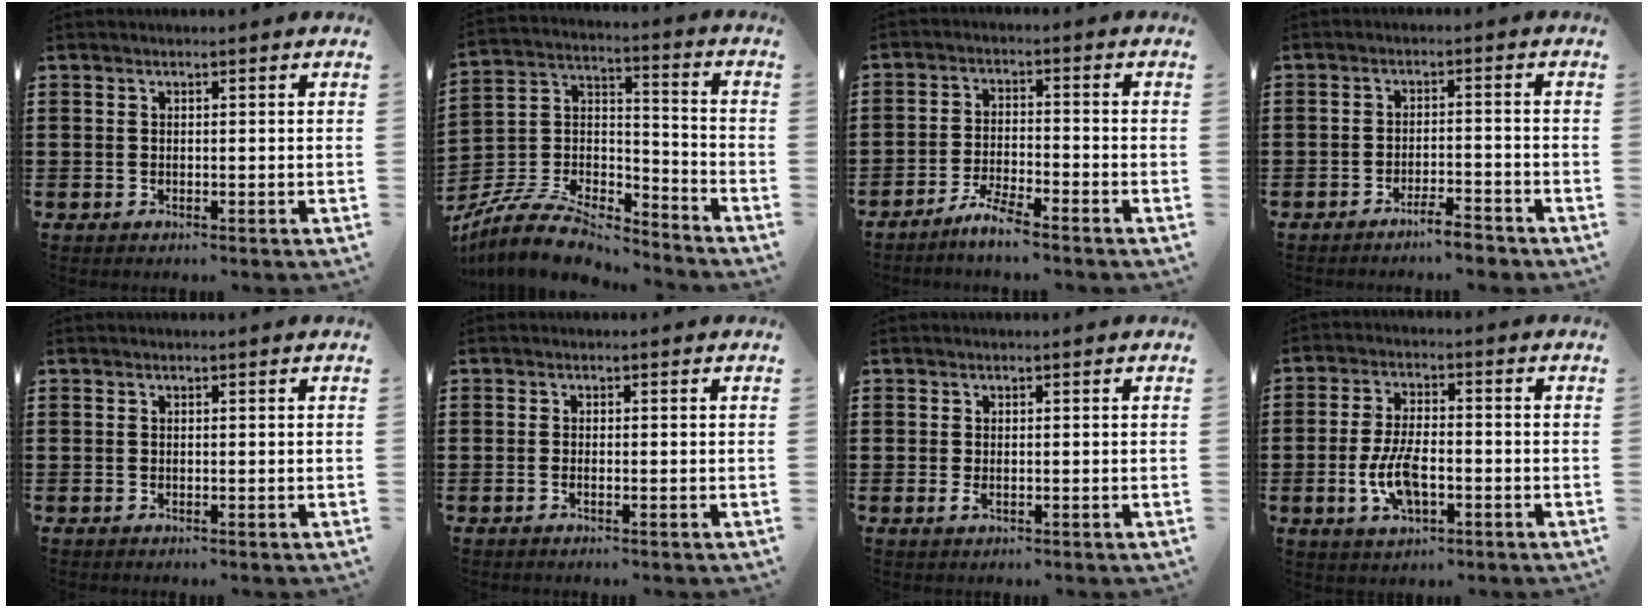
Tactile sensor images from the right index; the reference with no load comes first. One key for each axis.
{"total": 8.2, "fx": -7.3, "fy": 2.2, "fz": 3.1, "tx": -0.073, "ty": 0.003, "tz": -0.146}
{"total": 4.4, "fx": -4.1, "fy": -0.1, "fz": 1.6, "tx": -0.043, "ty": -0.003, "tz": -0.082}
{"total": 3.8, "fx": -3.5, "fy": 0.1, "fz": 1.6, "tx": -0.027, "ty": 0.002, "tz": -0.066}
{"total": 0.0}
{"total": 0.6, "fx": -0.4, "fy": -0.2, "fz": 0.4, "tx": -0.009, "ty": -0.006, "tz": -0.005}
{"total": 0.9, "fx": -0.1, "fy": 0.4, "fz": 0.8, "tx": -0.014, "ty": 0.000, "tz": -0.003}
{"total": 7.4, "fx": -2.2, "fy": 3.3, "fz": 6.2, "tx": -0.145, "ty": -0.006, "tz": -0.046}